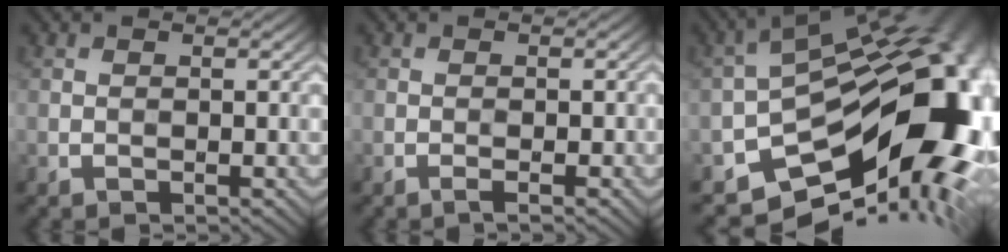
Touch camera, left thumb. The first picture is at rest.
{"total": 1.3, "force": [-0.7, 0.1, 1.0], "torque": [-0.015, 0.003, -0.013]}
{"total": 17.8, "force": [-5.1, 9.9, 13.9], "torque": [-0.185, -0.040, -0.070]}